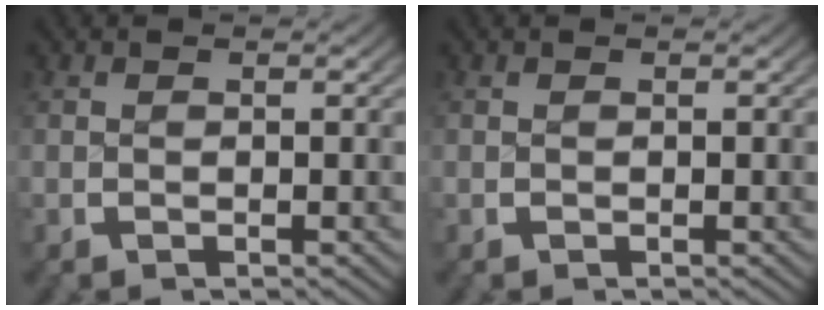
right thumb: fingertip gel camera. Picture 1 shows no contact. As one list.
[{"total": 0.0}]